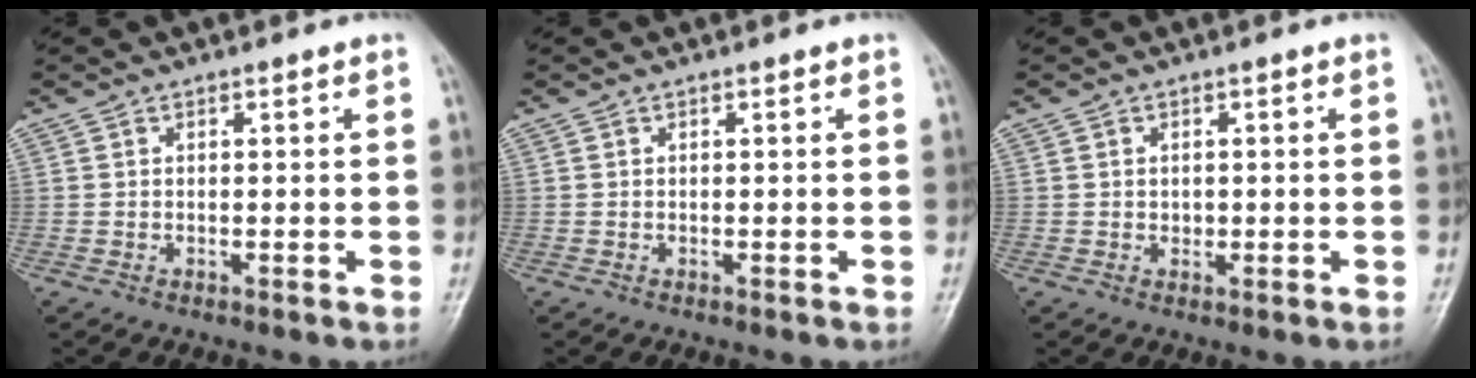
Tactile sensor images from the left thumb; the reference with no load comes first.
{"total": 0.0}
{"total": 1.1, "force": [-0.1, 1.0, 0.5], "torque": [-0.002, 0.003, -0.001]}